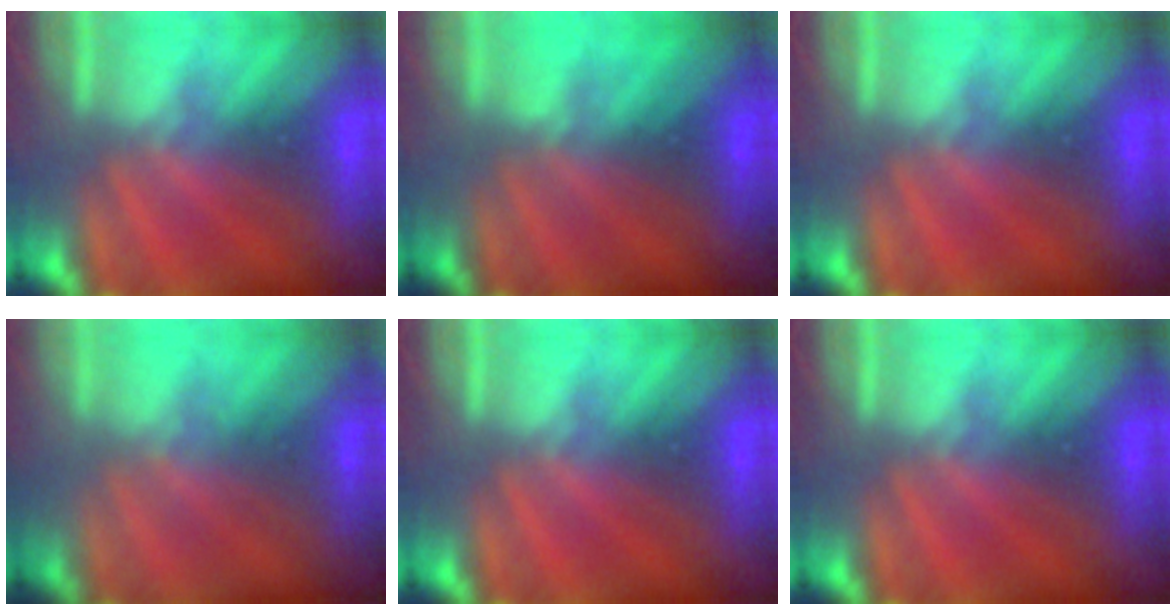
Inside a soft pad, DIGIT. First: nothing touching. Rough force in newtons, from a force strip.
{"total": 3.9}
{"total": 0.0}
{"total": 1.8}
{"total": 0.0}
{"total": 0.0}